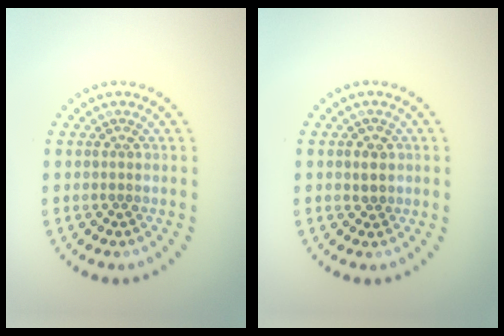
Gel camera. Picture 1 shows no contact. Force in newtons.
{"total": 1.0, "press": 0.9, "slide": 0.4}